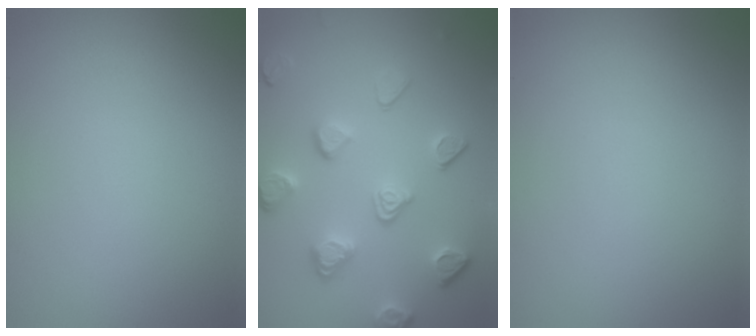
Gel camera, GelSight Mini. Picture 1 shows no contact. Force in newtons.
{"total": 4.9, "press": 3.8, "slide": 3.1}
{"total": 0.0}